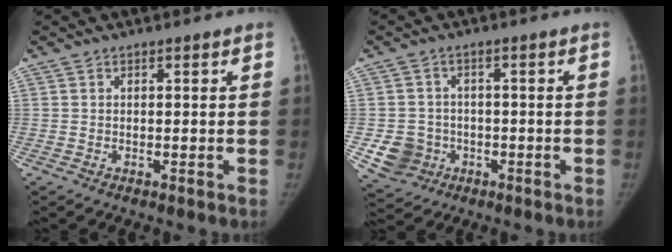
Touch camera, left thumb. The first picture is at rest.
{"total": 6.7, "force": [-1.8, 6.1, 1.8], "torque": [-0.016, 0.013, -0.023]}